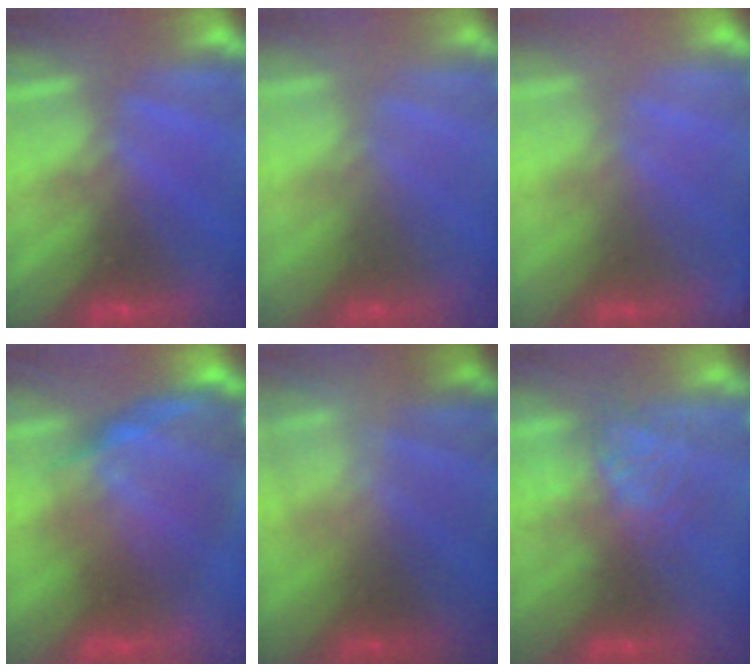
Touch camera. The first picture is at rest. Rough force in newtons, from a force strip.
{"total": 9.6}
{"total": 1.8}
{"total": 5.6}
{"total": 2.3}
{"total": 7.4}